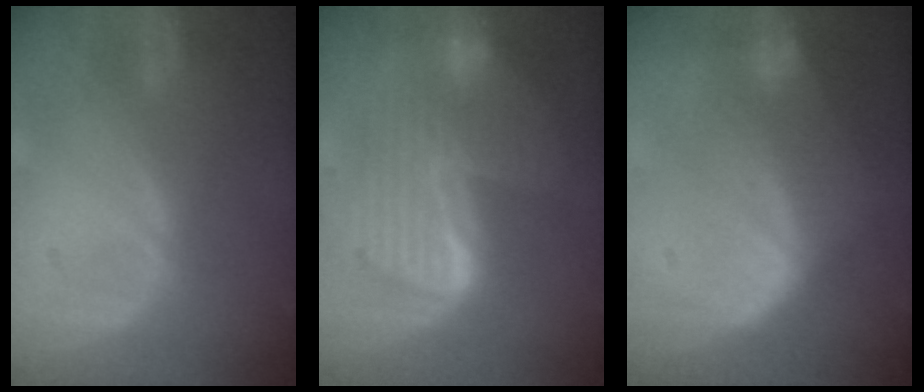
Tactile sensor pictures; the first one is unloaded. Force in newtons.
{"total": 10.3, "press": 10.3, "slide": 0.9}
{"total": 7.2, "press": 6.6, "slide": 2.9}